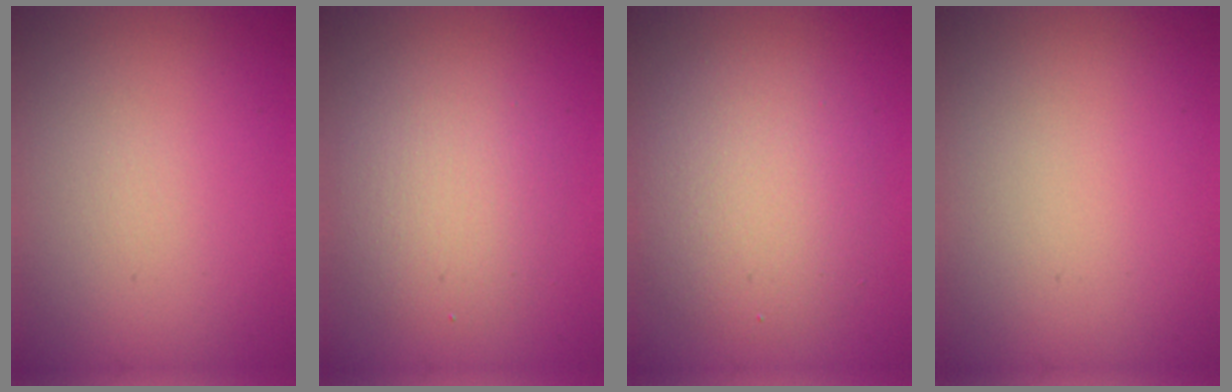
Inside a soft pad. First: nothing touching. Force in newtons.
{"total": 3.6, "press": 3.6, "slide": 0.2}
{"total": 4.8, "press": 4.8, "slide": 0.2}
{"total": 0.0}